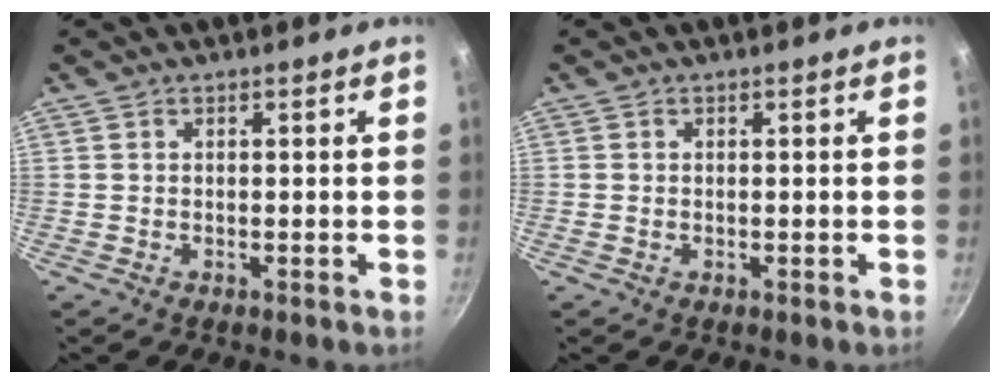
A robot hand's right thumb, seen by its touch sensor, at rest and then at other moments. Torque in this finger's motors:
{"motor_torque": [-0.41, -0.48, 0.36, -0.04, 0.02]}